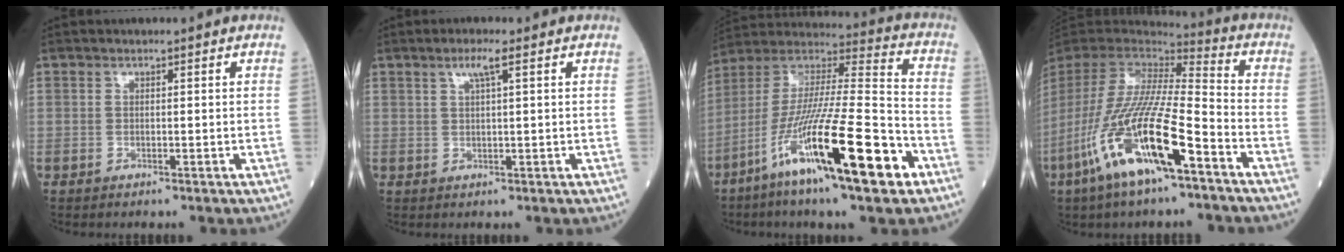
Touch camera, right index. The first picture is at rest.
{"total": 2.6, "force": [1.4, -0.1, 2.2], "torque": [-0.049, 0.005, 0.028]}
{"total": 23.1, "force": [-10.9, 2.0, 20.3], "torque": [-0.376, -0.047, -0.194]}
{"total": 20.8, "force": [-10.5, 3.2, 17.6], "torque": [-0.393, -0.050, -0.201]}